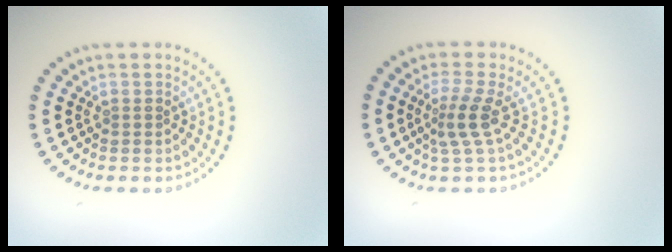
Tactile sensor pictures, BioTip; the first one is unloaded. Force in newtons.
{"total": 2.5, "press": 1.8, "slide": 1.8}